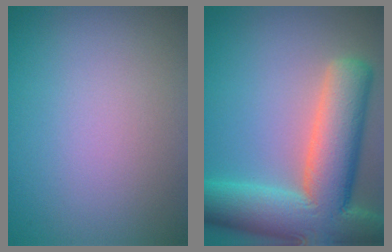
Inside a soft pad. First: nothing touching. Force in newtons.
{"total": 12.6, "press": 12.6, "slide": 1.1}